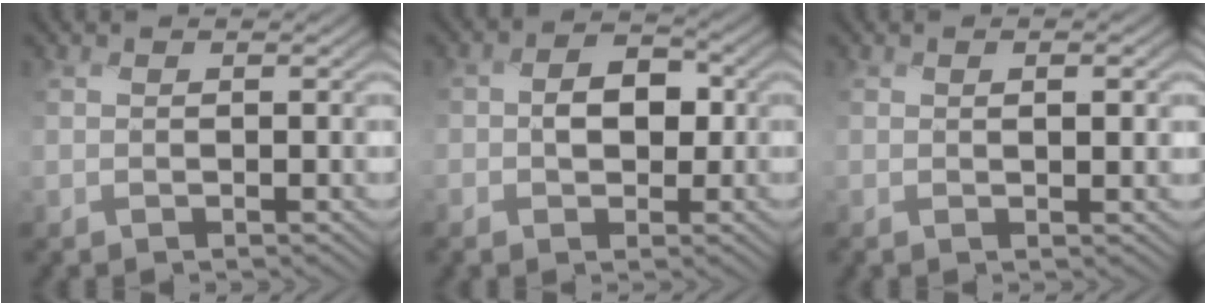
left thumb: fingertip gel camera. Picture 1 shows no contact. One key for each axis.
{"total": 4.5, "fx": -0.6, "fy": 3.5, "fz": 2.8, "tx": -0.050, "ty": 0.008, "tz": -0.020}
{"total": 1.6, "fx": 0.5, "fy": 0.3, "fz": 1.4, "tx": -0.016, "ty": 0.002, "tz": 0.000}